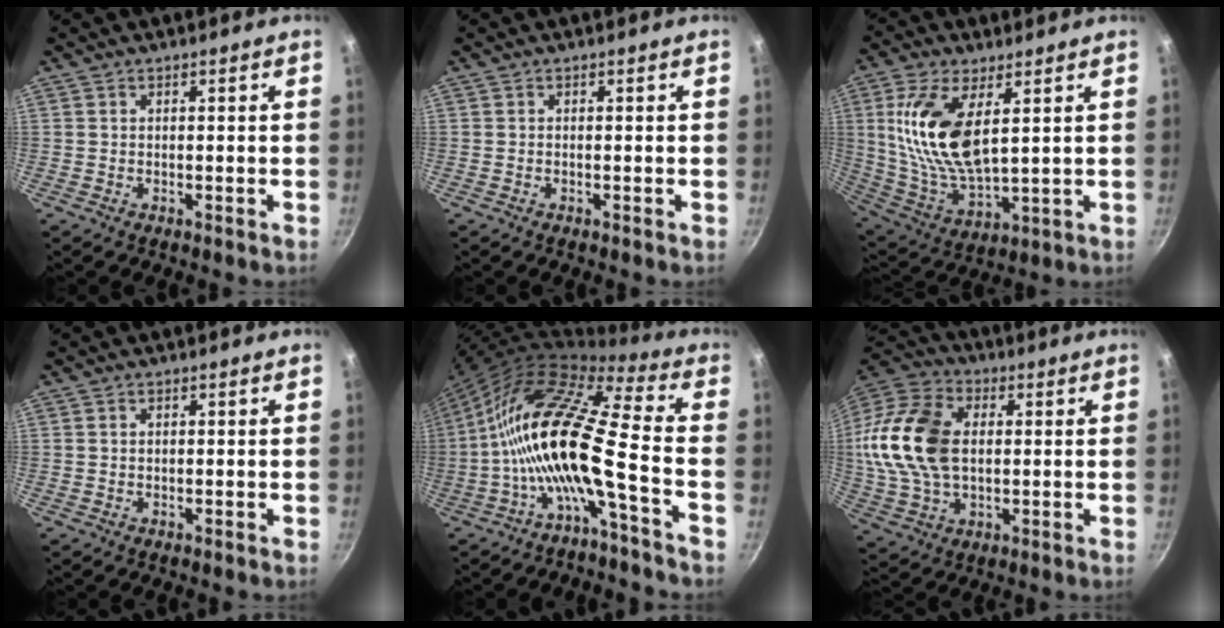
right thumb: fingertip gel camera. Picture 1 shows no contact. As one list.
[{"total": 0.0}, {"total": 16.7, "force": [4.5, 7.7, 14.1], "torque": [-0.278, -0.027, 0.097]}, {"total": 0.7, "force": [0.2, 0.5, 0.4], "torque": [-0.007, 0.003, 0.003]}, {"total": 17.6, "force": [-5.5, 3.5, 16.3], "torque": [-0.307, 0.061, -0.125]}, {"total": 19.6, "force": [1.8, 13.2, 14.4], "torque": [-0.273, 0.019, 0.027]}]